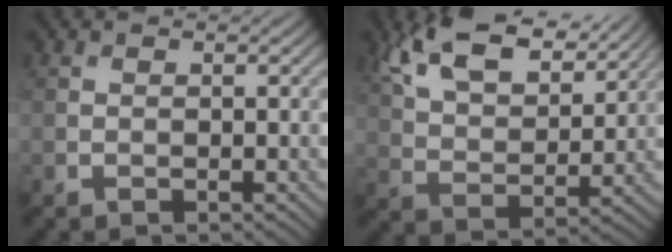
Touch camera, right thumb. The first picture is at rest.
{"total": 12.6, "force": [8.7, 4.9, 7.7], "torque": [-0.169, 0.010, 0.146]}